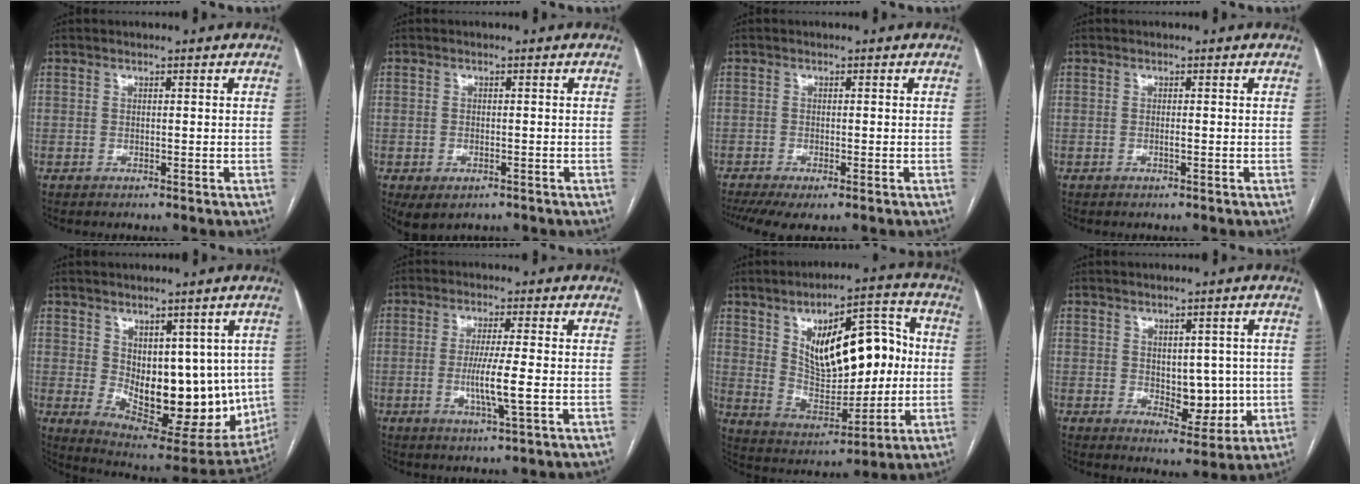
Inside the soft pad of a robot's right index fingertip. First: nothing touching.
{"total": 3.5, "force": [-1.9, 2.0, 2.2], "torque": [-0.041, -0.007, -0.019]}
{"total": 5.9, "force": [-4.1, 1.2, 4.0], "torque": [-0.065, -0.014, -0.068]}
{"total": 0.6, "force": [-0.1, 0.0, 0.6], "torque": [-0.012, 0.000, -0.001]}
{"total": 16.7, "force": [0.2, 8.5, 14.4], "torque": [-0.204, -0.020, 0.030]}
{"total": 6.2, "force": [-1.1, -0.3, 6.1], "torque": [-0.115, -0.015, -0.021]}
{"total": 17.7, "force": [3.0, 8.0, 15.5], "torque": [-0.245, 0.027, 0.059]}
{"total": 7.3, "force": [0.0, 4.1, 6.0], "torque": [-0.071, -0.001, 0.016]}